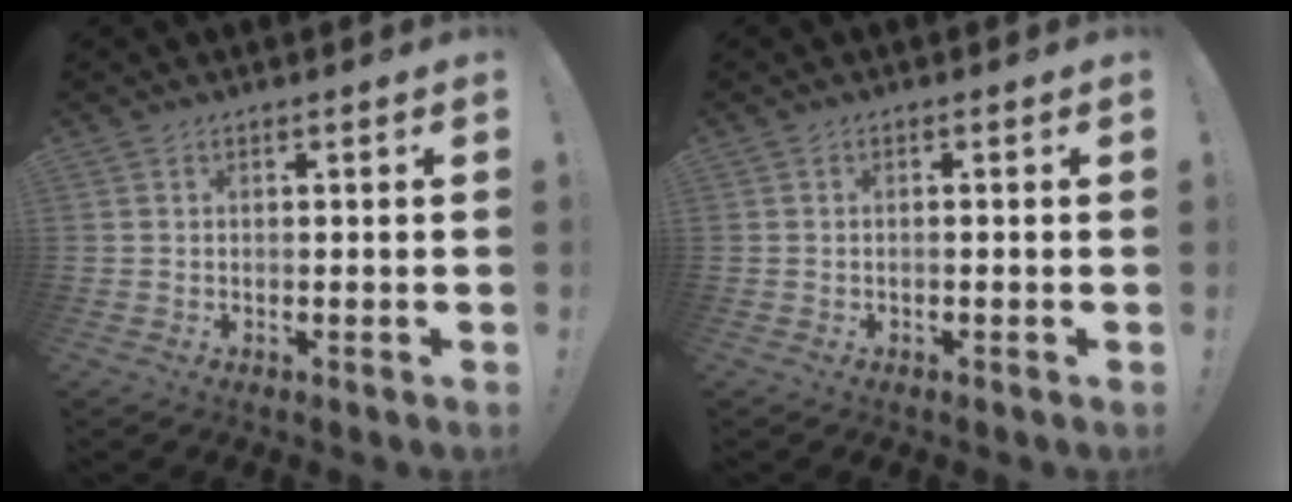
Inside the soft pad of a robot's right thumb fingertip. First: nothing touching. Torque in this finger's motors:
{"motor_torque": [0.33, -0.06, -0.17, -0.15, 0.02]}